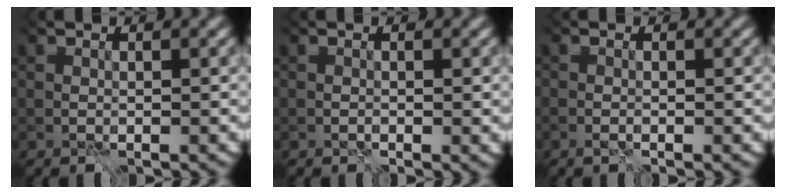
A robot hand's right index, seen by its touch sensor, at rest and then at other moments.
{"total": 0.6, "force": [-0.6, -0.3, -0.1], "torque": [0.008, -0.004, -0.019]}
{"total": 1.2, "force": [-1.2, -0.3, 0.0], "torque": [0.004, 0.006, -0.039]}